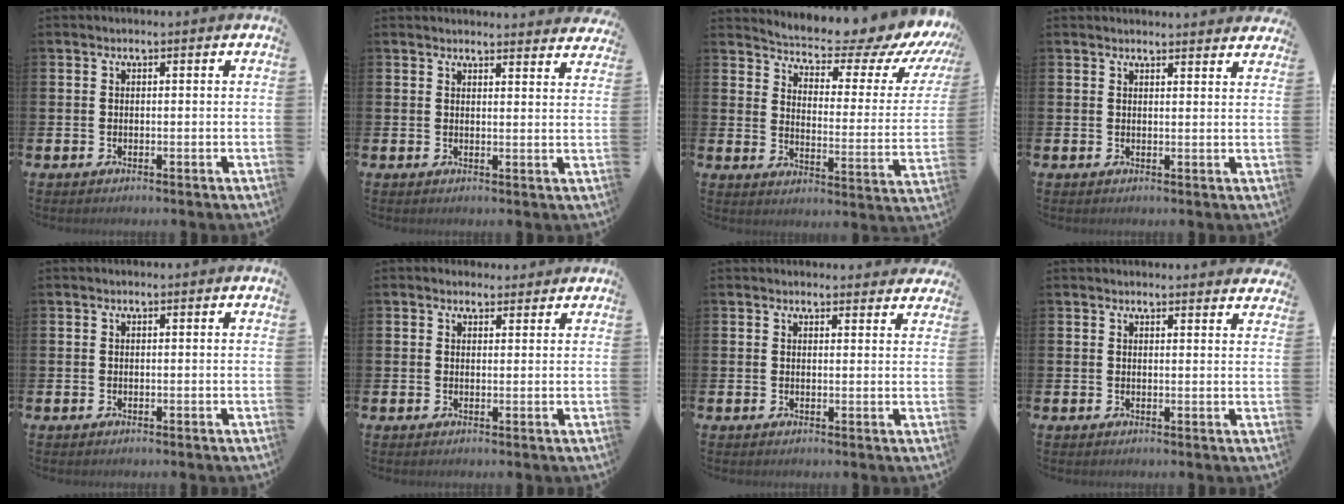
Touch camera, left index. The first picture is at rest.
{"total": 2.7, "force": [2.7, 0.0, -0.2], "torque": [0.009, -0.021, 0.047]}
{"total": 7.1, "force": [6.4, 1.7, 2.3], "torque": [-0.049, -0.064, 0.099]}
{"total": 2.2, "force": [2.2, 0.0, -0.2], "torque": [0.010, -0.017, 0.037]}
{"total": 0.0}
{"total": 1.8, "force": [1.7, 0.8, 0.0], "torque": [0.007, -0.003, 0.029]}
{"total": 2.0, "force": [1.9, 0.4, -0.1], "torque": [0.008, -0.012, 0.033]}
{"total": 1.8, "force": [1.8, 0.0, -0.1], "torque": [0.010, -0.014, 0.030]}